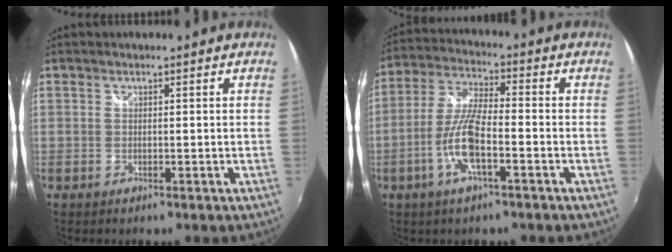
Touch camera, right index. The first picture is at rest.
{"total": 9.8, "force": [-3.8, 2.1, 8.8], "torque": [-0.186, -0.001, -0.074]}